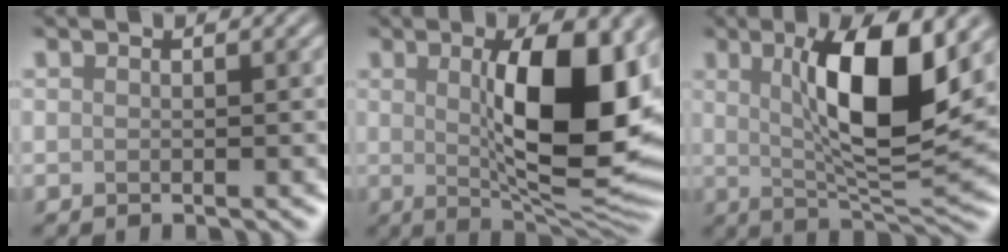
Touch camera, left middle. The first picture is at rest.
{"total": 12.2, "force": [1.6, 4.0, 11.4], "torque": [-0.162, -0.004, 0.030]}
{"total": 9.7, "force": [2.4, 2.5, 9.0], "torque": [-0.139, -0.009, 0.046]}